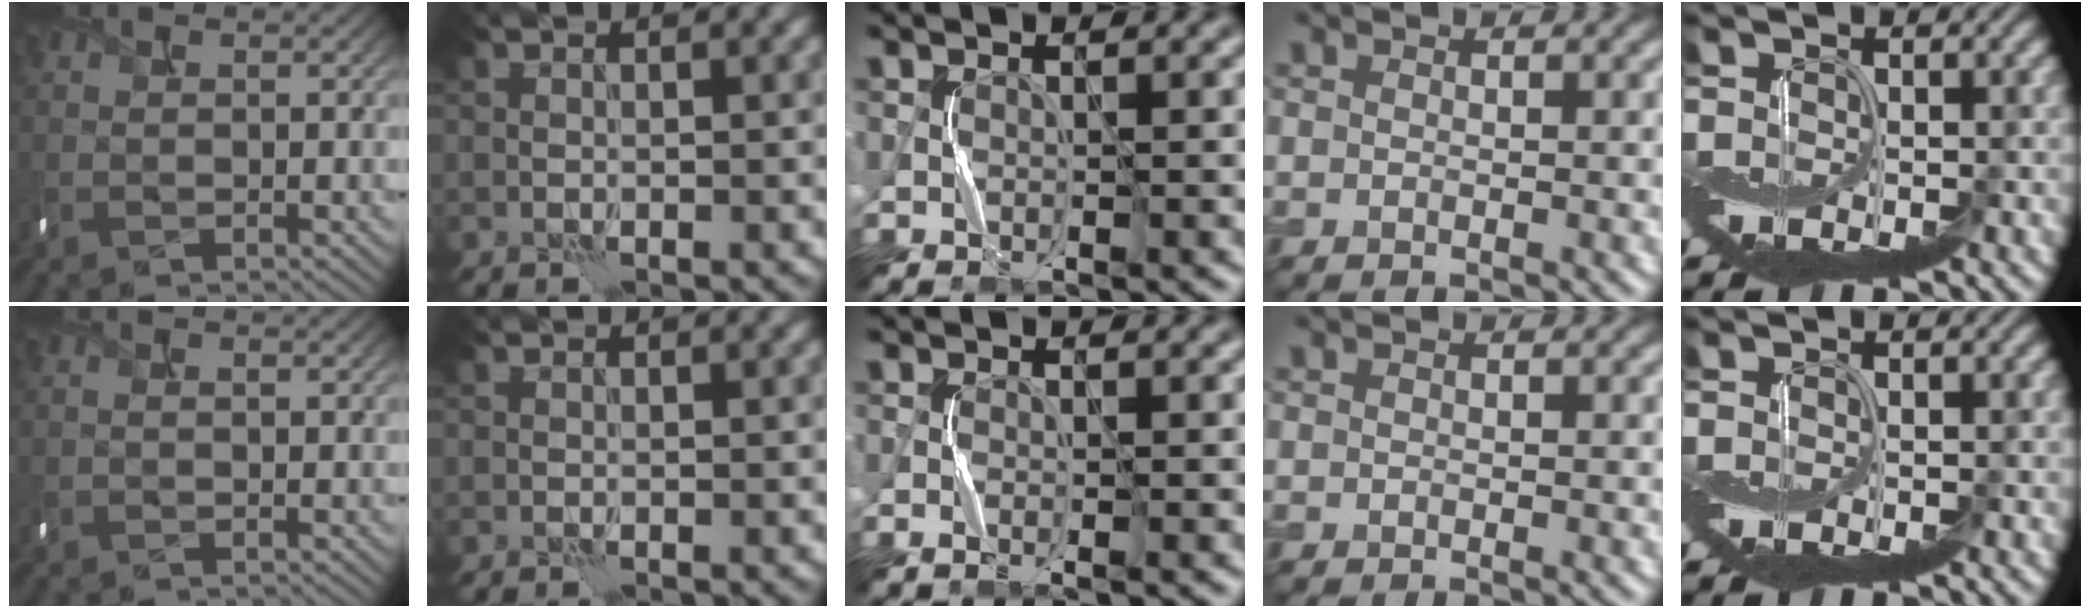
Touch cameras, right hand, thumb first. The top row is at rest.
{"thumb": {"total": 0.5, "force": [0.1, 0.2, 0.5], "torque": [-0.012, 0.001, 0.002]}, "middle": {"total": 0.8, "force": [-0.4, 0.2, 0.7], "torque": [-0.015, -0.003, -0.009]}}